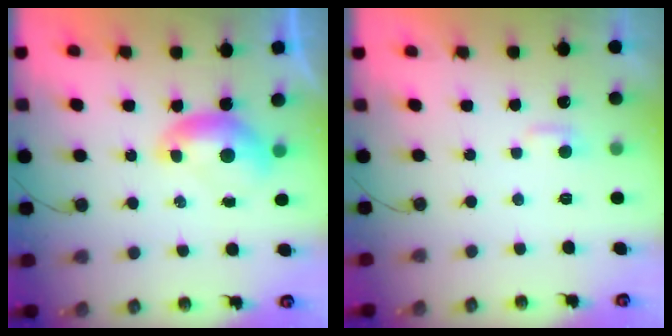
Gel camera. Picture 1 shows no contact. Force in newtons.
{"total": 2.7, "press": 2.7, "slide": 0.4}